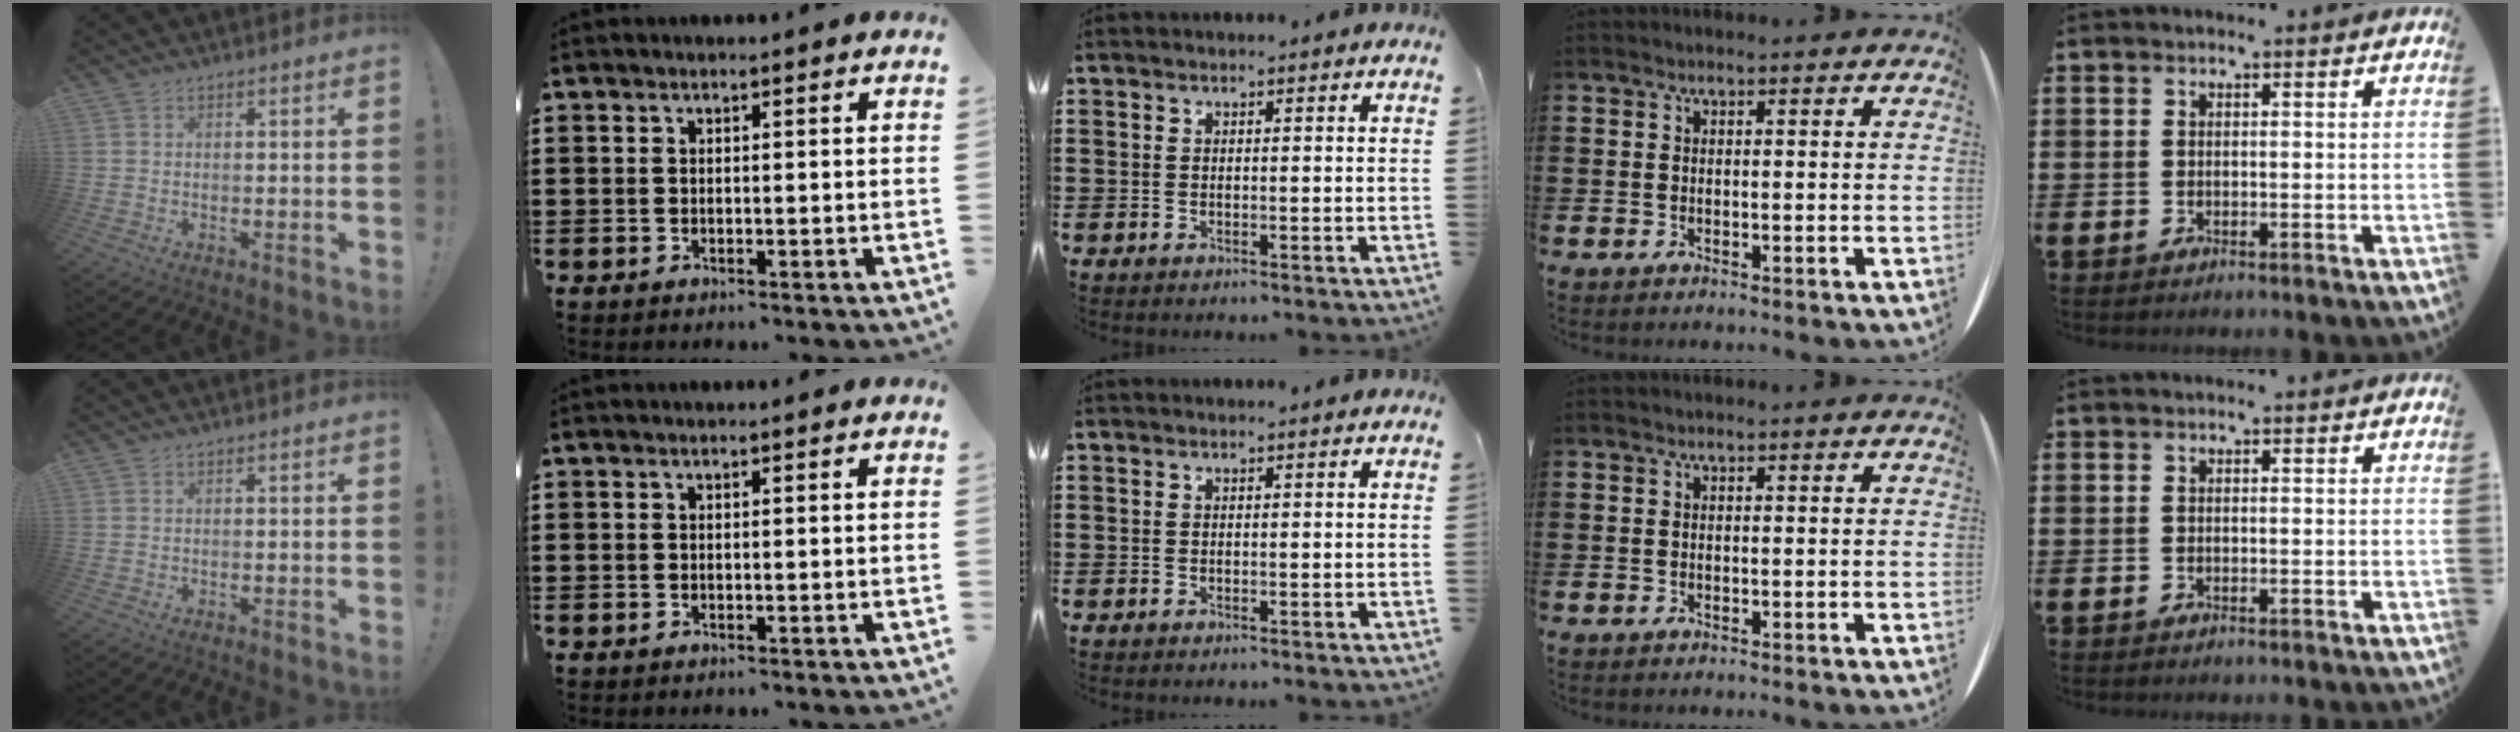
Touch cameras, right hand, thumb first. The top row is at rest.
{}